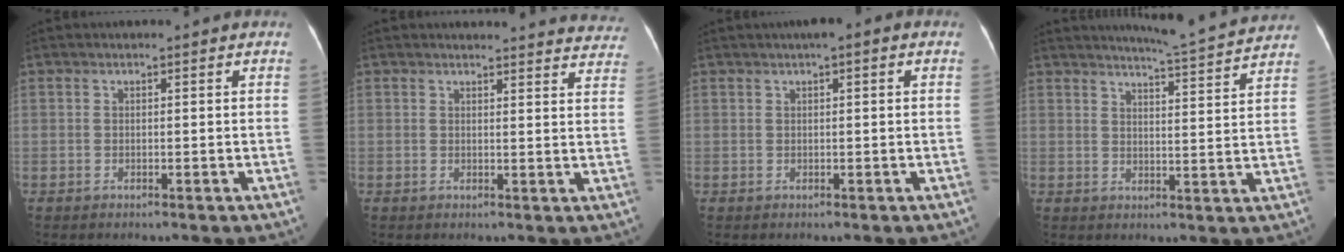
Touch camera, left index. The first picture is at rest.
{"total": 16.8, "force": [16.2, 3.2, 2.5], "torque": [-0.003, -0.051, 0.156]}
{"total": 2.4, "force": [1.1, 0.5, 2.0], "torque": [-0.033, 0.014, 0.012]}
{"total": 10.1, "force": [9.7, -1.0, 2.6], "torque": [-0.055, -0.009, 0.122]}